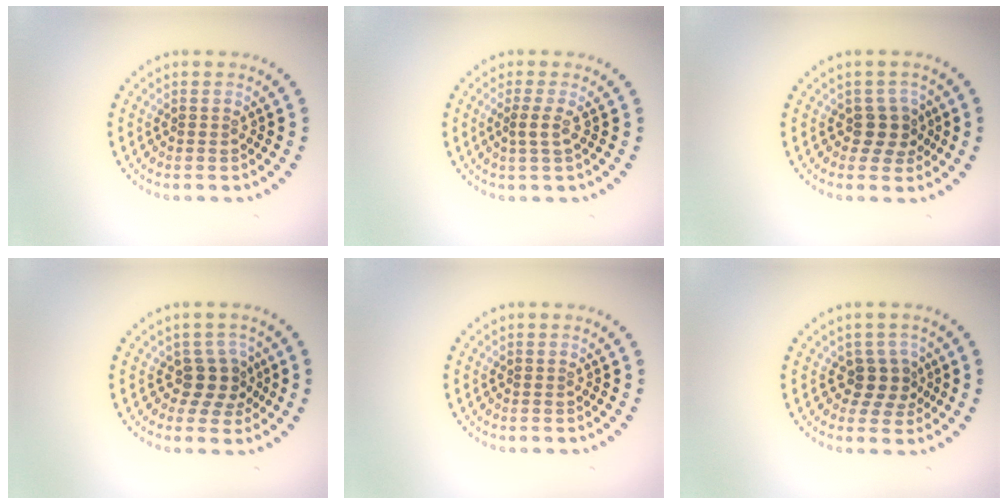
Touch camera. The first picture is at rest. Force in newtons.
{"total": 1.4, "press": 1.1, "slide": 0.9}
{"total": 2.2, "press": 1.9, "slide": 1.2}
{"total": 2.7, "press": 2.2, "slide": 1.6}
{"total": 0.0}
{"total": 2.5, "press": 2.0, "slide": 1.4}